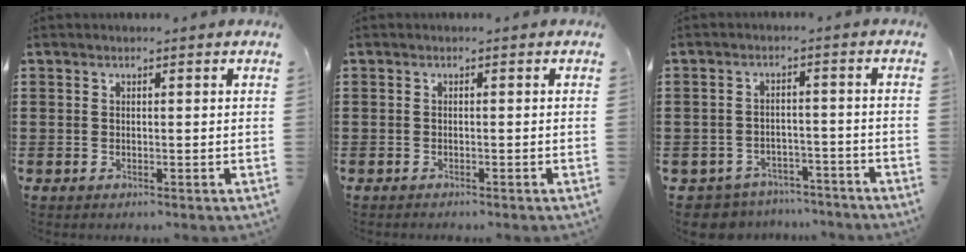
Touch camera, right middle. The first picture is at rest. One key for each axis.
{"total": 0.5, "fx": -0.5, "fy": 0.0, "fz": 0.0, "tx": 0.000, "ty": -0.001, "tz": -0.011}
{"total": 4.2, "fx": -4.1, "fy": 1.0, "fz": -0.2, "tx": -0.011, "ty": 0.004, "tz": -0.090}